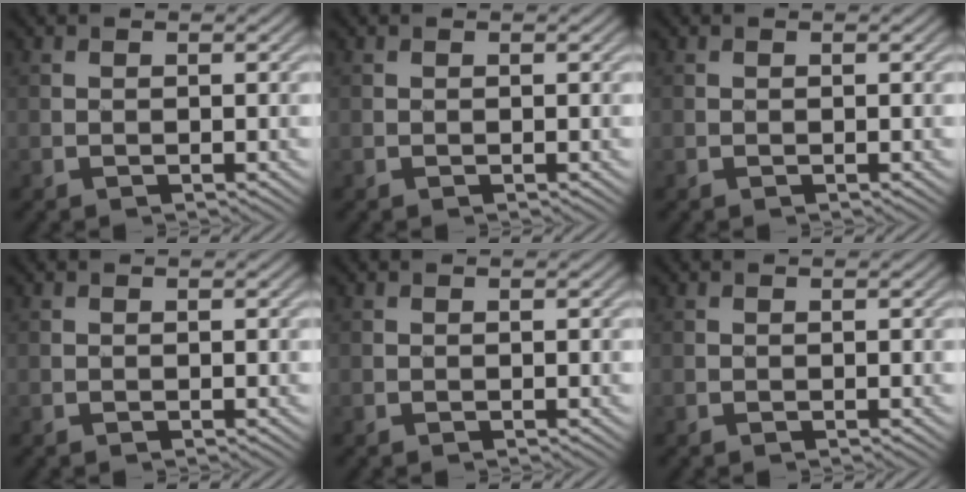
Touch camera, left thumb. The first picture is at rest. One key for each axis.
{"total": 0.0}
{"total": 0.0}
{"total": 0.0}
{"total": 0.0}
{"total": 0.0}